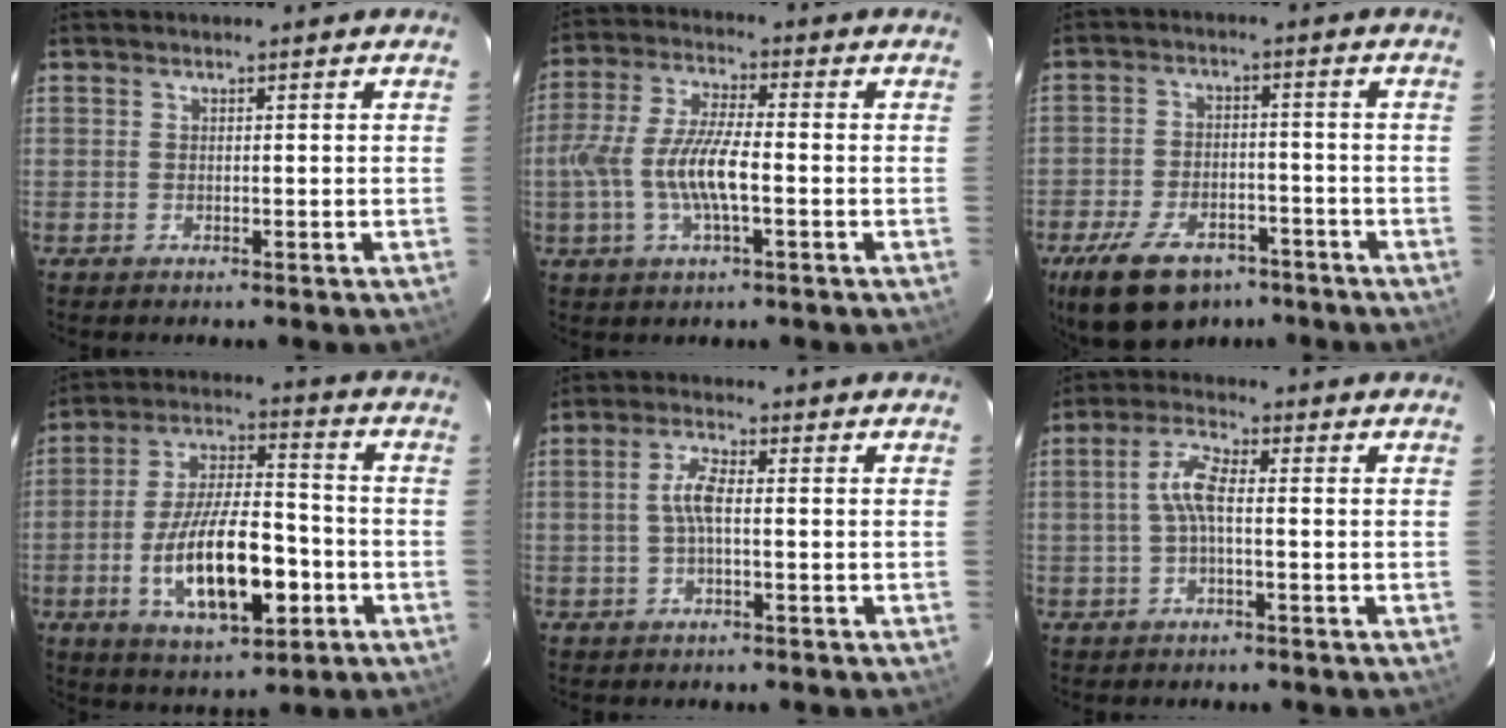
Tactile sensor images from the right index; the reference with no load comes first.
{"total": 10.7, "force": [-2.4, 2.8, 10.1], "torque": [-0.210, -0.001, -0.046]}
{"total": 15.2, "force": [-9.9, 8.1, 8.1], "torque": [-0.184, -0.007, -0.159]}
{"total": 17.1, "force": [-5.4, 6.4, 14.9], "torque": [-0.281, 0.000, -0.080]}
{"total": 3.8, "force": [-0.3, 0.9, 3.7], "torque": [-0.075, 0.008, -0.005]}
{"total": 4.7, "force": [-0.4, 1.2, 4.5], "torque": [-0.096, 0.013, -0.008]}